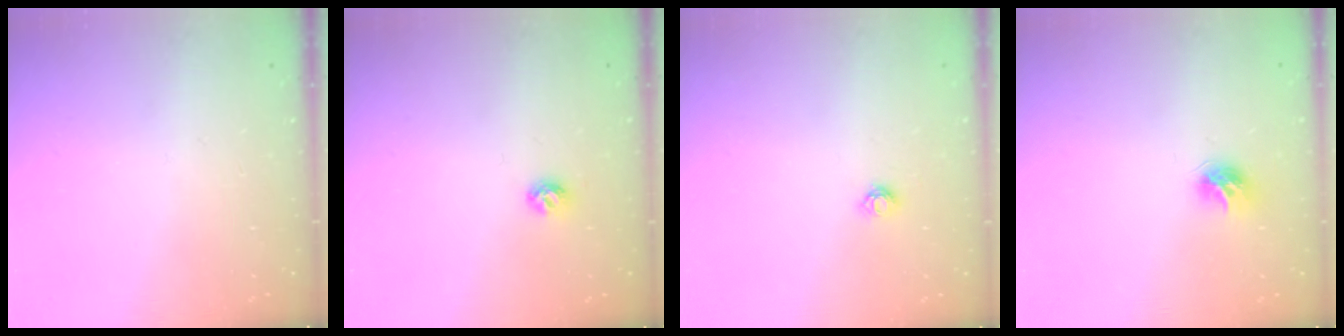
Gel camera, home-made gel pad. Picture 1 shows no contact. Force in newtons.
{"total": 5.9, "press": 5.9, "slide": 0.8}
{"total": 3.6, "press": 3.5, "slide": 0.3}
{"total": 7.8, "press": 7.8, "slide": 0.4}